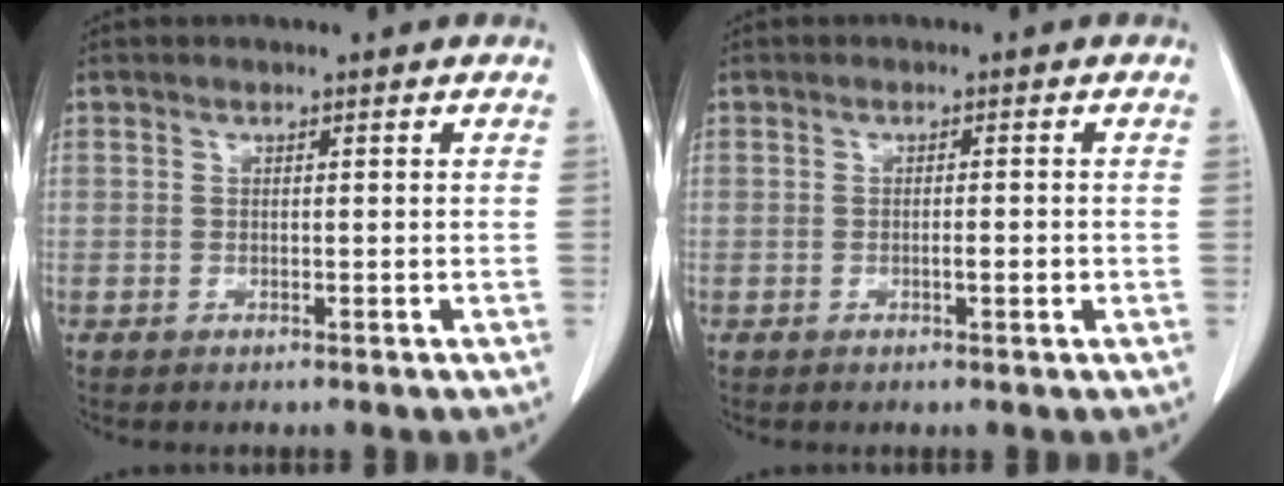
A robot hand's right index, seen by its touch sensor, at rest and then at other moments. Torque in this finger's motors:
{"motor_torque": [0.36, -0.31, 0.13, 0.04]}